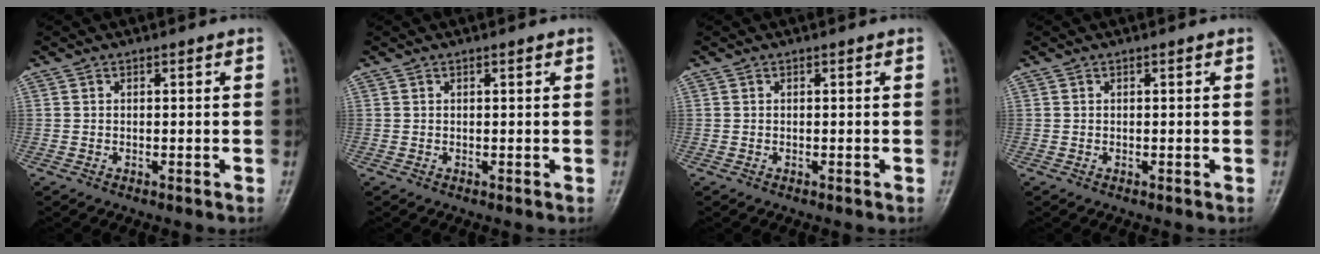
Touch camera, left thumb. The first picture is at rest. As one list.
[{"total": 0.5, "force": [0.3, 0.1, 0.4], "torque": [-0.007, 0.000, 0.004]}, {"total": 0.0}, {"total": 0.0}]